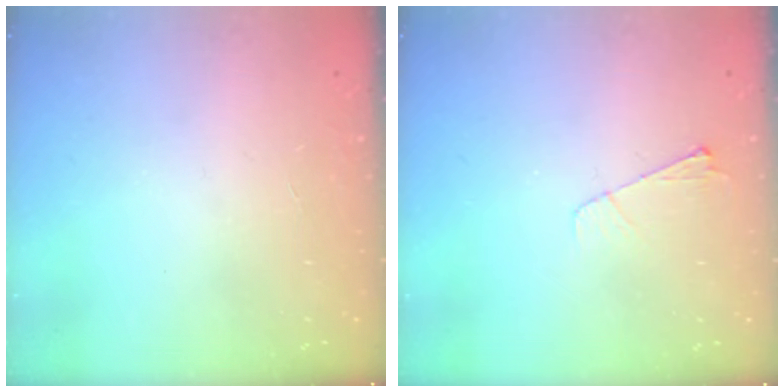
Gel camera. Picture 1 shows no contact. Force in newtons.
{"total": 4.4, "press": 4.3, "slide": 0.6}